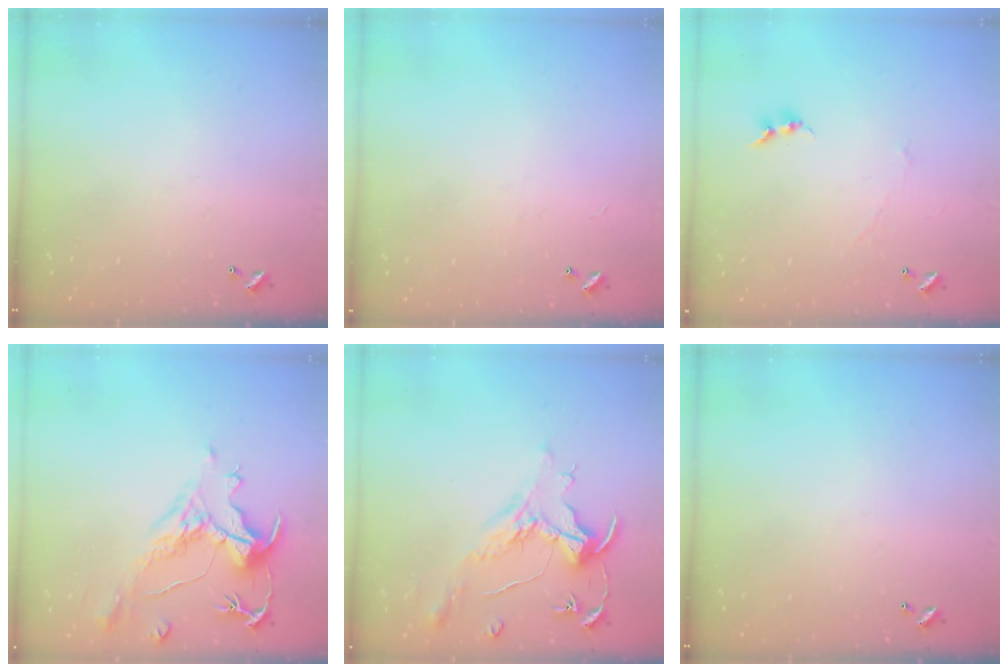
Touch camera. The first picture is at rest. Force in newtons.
{"total": 2.4, "press": 2.4, "slide": 0.3}
{"total": 0.7, "press": 0.4, "slide": 0.6}
{"total": 1.4, "press": 0.2, "slide": 1.4}
{"total": 1.6, "press": 1.4, "slide": 0.7}
{"total": 0.0}